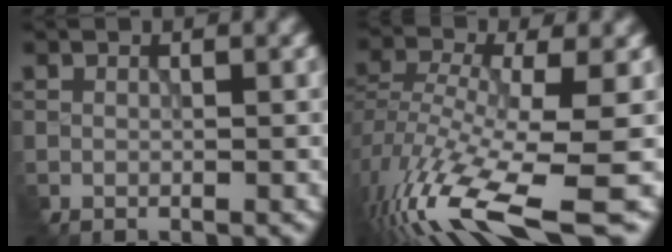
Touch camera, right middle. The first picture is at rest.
{"total": 12.5, "force": [-6.2, 4.0, 10.1], "torque": [-0.221, -0.017, -0.095]}